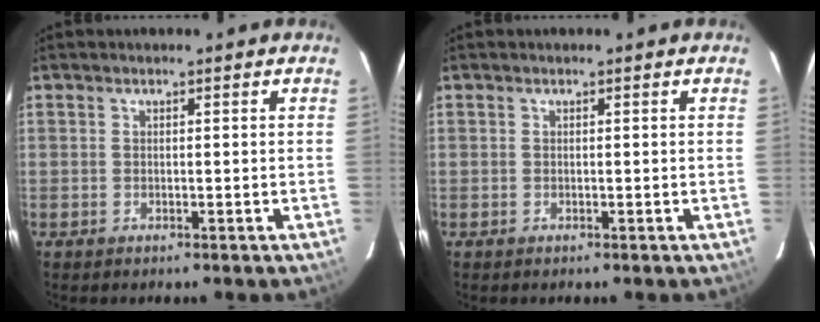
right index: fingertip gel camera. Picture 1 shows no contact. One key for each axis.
{"total": 0.0}